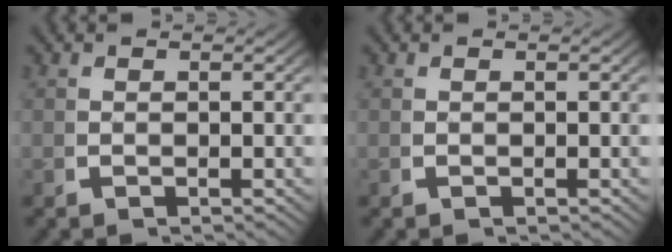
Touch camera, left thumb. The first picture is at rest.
{"total": 0.0}